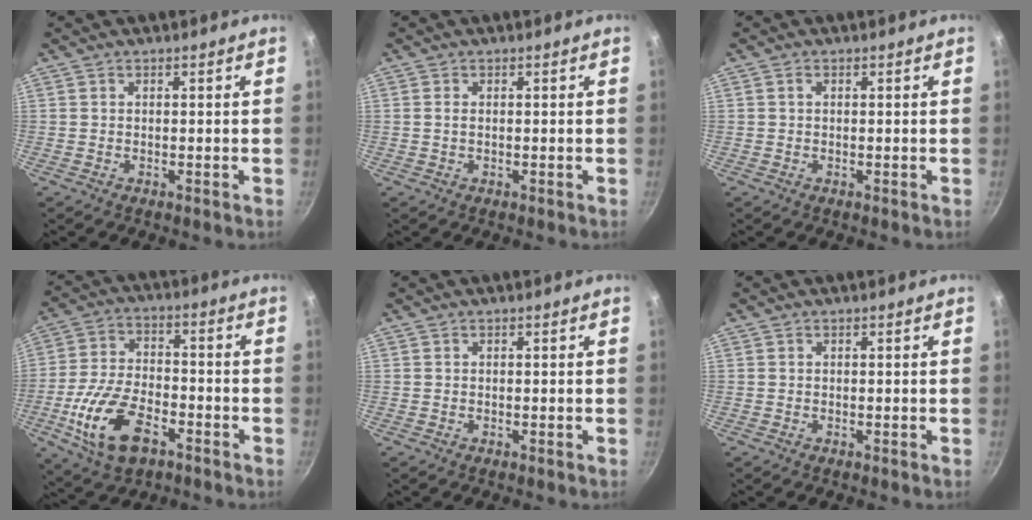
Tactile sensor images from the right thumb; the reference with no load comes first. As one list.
[{"total": 0.8, "force": [0.1, 0.4, 0.7], "torque": [-0.016, 0.000, 0.003]}, {"total": 0.6, "force": [0.1, 0.4, 0.4], "torque": [-0.007, 0.004, 0.002]}, {"total": 14.8, "force": [-6.3, 7.9, 10.8], "torque": [-0.201, 0.026, -0.120]}, {"total": 0.0}, {"total": 0.0}]